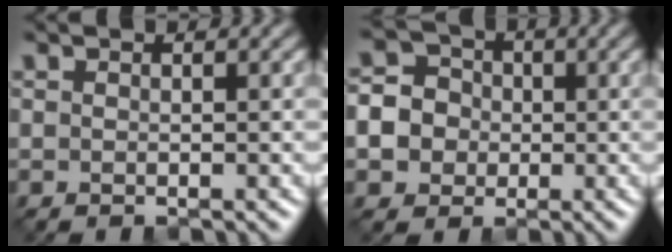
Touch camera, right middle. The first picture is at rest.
{"total": 6.5, "force": [-0.9, 6.0, 2.3], "torque": [-0.038, 0.010, -0.038]}